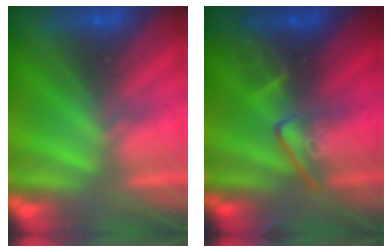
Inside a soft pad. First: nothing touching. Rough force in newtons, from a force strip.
{"total": 2.4}